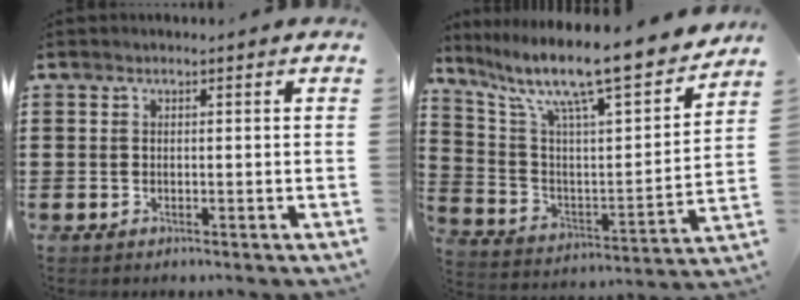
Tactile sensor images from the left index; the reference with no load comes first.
{"total": 11.8, "force": [9.8, 1.0, 6.4], "torque": [-0.151, -0.077, 0.155]}